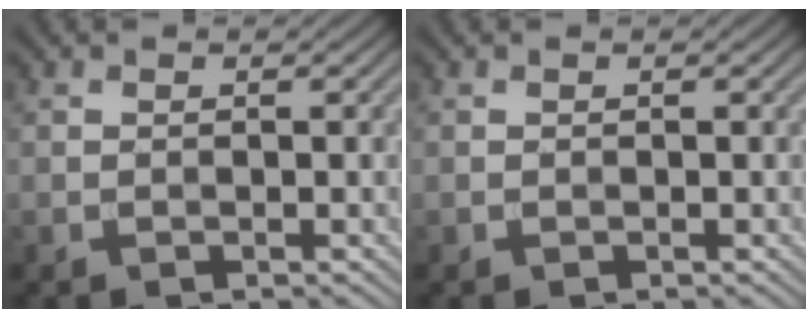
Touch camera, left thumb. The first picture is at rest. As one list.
[{"total": 0.0}]